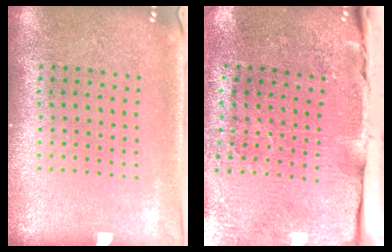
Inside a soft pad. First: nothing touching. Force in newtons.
{"total": 4.8, "press": 3.8, "slide": 2.8}